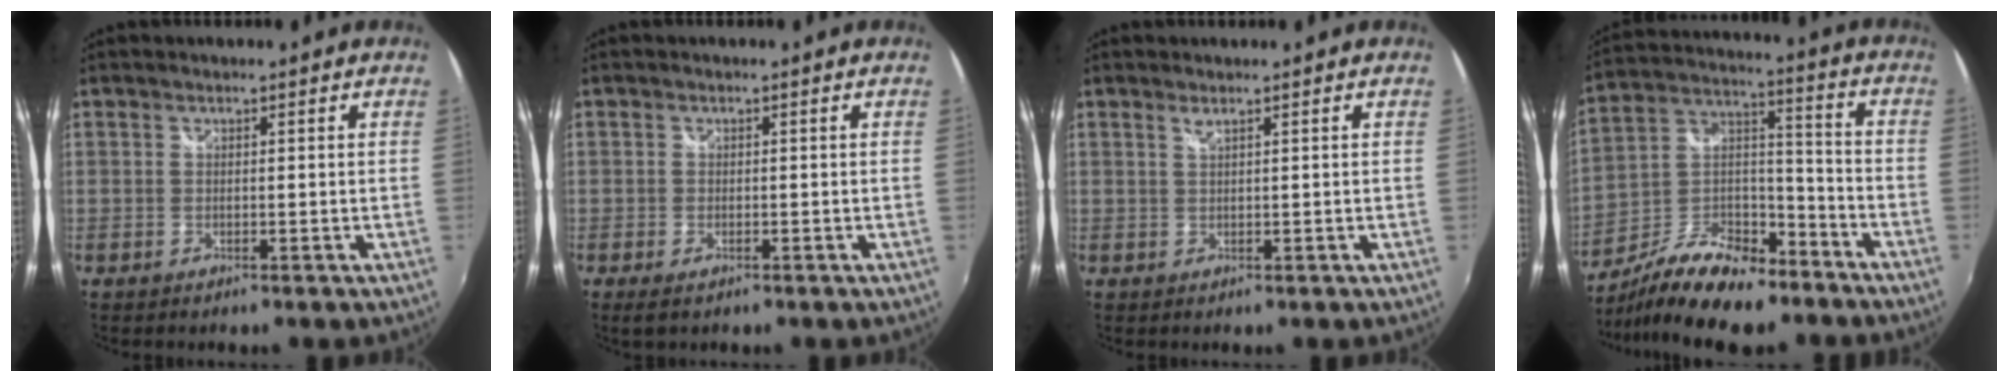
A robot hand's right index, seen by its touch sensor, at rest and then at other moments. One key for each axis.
{"total": 2.2, "fx": -1.3, "fy": 1.1, "fz": 1.4, "tx": -0.028, "ty": -0.008, "tz": -0.022}
{"total": 0.8, "fx": 0.6, "fy": -0.2, "fz": 0.5, "tx": -0.007, "ty": 0.001, "tz": 0.009}
{"total": 18.0, "fx": -12.6, "fy": 7.7, "fz": 10.3, "tx": -0.207, "ty": 0.009, "tz": -0.218}